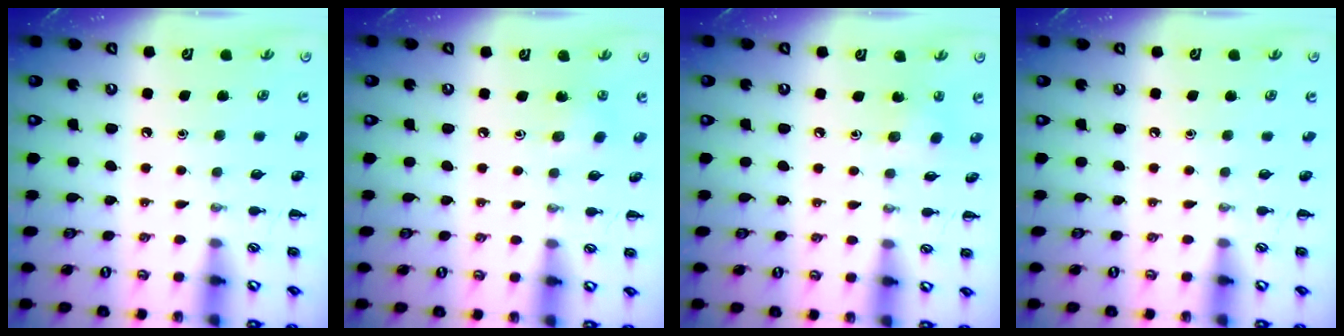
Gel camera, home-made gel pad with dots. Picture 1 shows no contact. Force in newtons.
{"total": 2.7, "press": 2.6, "slide": 0.9}
{"total": 3.2, "press": 3.1, "slide": 0.9}
{"total": 0.0}